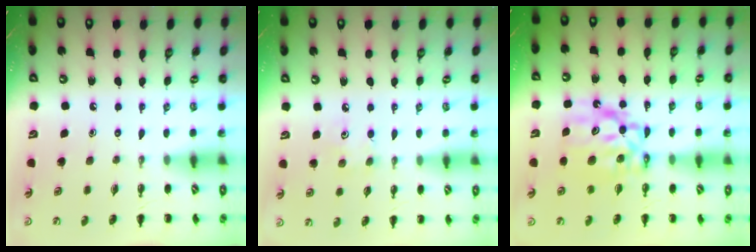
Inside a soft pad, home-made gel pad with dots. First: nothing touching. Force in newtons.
{"total": 3.6, "press": 3.5, "slide": 1.0}
{"total": 9.0, "press": 8.7, "slide": 2.4}